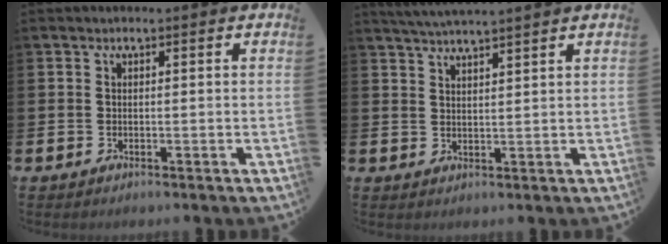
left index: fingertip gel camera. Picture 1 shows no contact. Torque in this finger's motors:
{"motor_torque": [-0.18, -0.54, 0.54, 0.19]}